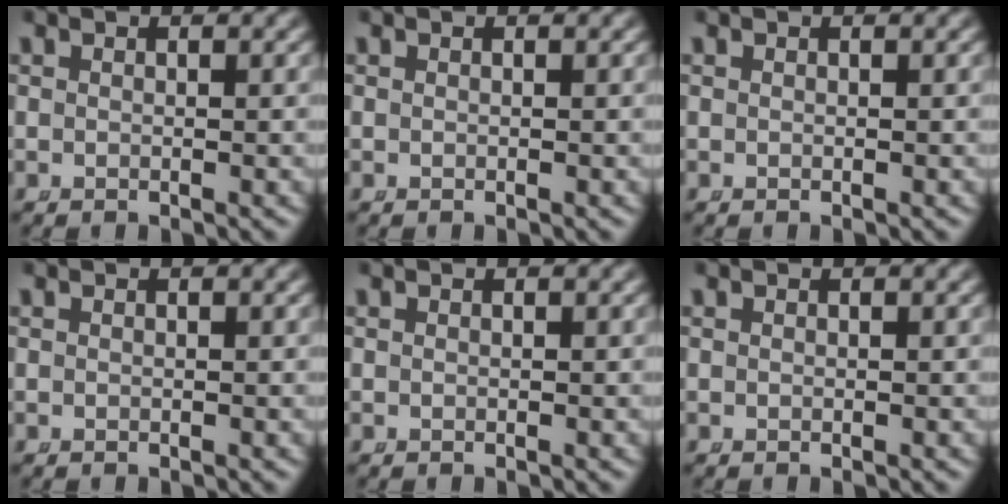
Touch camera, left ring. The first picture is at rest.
{"total": 0.0}
{"total": 0.0}
{"total": 0.0}
{"total": 0.0}
{"total": 0.0}